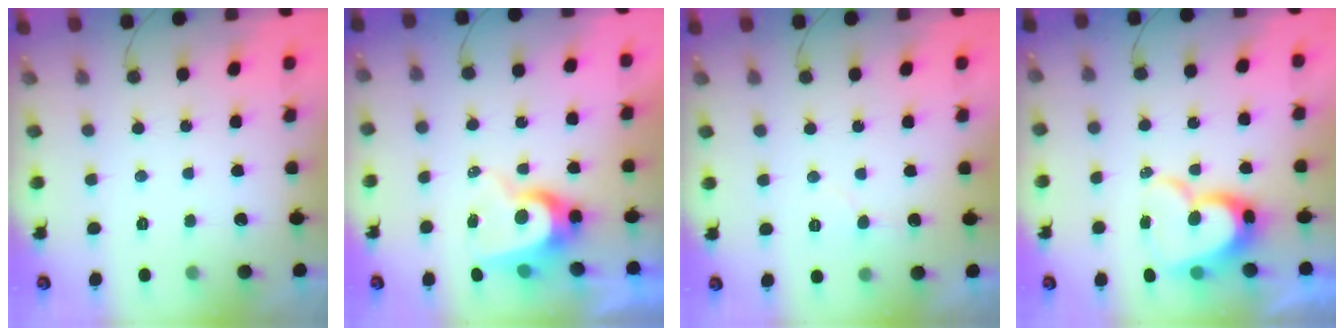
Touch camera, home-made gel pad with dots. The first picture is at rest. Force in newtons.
{"total": 9.0, "press": 8.9, "slide": 0.9}
{"total": 5.0, "press": 4.9, "slide": 0.5}
{"total": 13.7, "press": 13.6, "slide": 1.3}